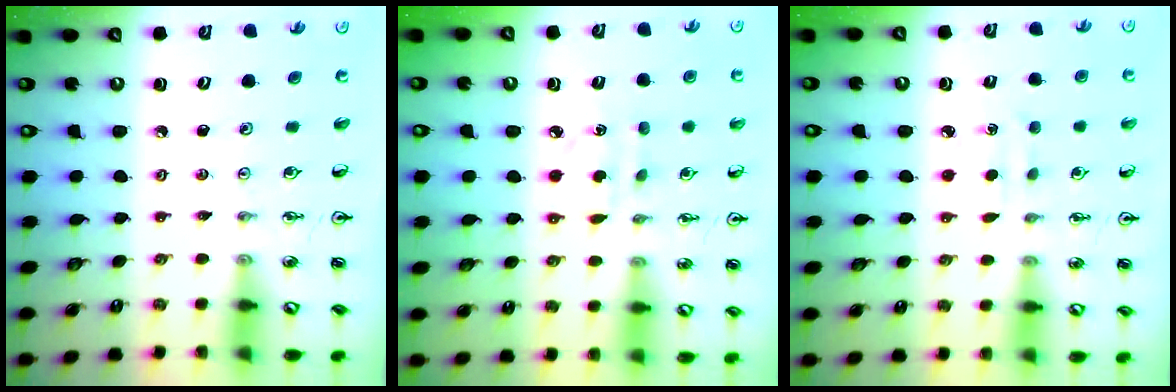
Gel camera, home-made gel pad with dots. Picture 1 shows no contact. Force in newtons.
{"total": 4.0, "press": 4.0, "slide": 0.4}
{"total": 3.7, "press": 3.6, "slide": 0.5}